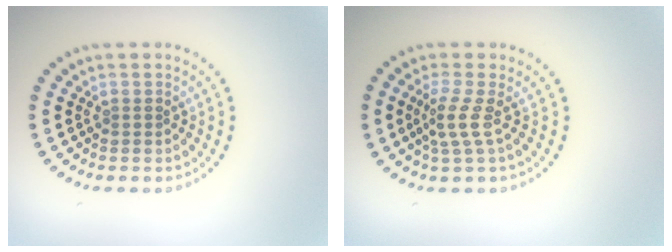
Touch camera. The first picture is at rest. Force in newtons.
{"total": 2.2, "press": 1.5, "slide": 1.6}